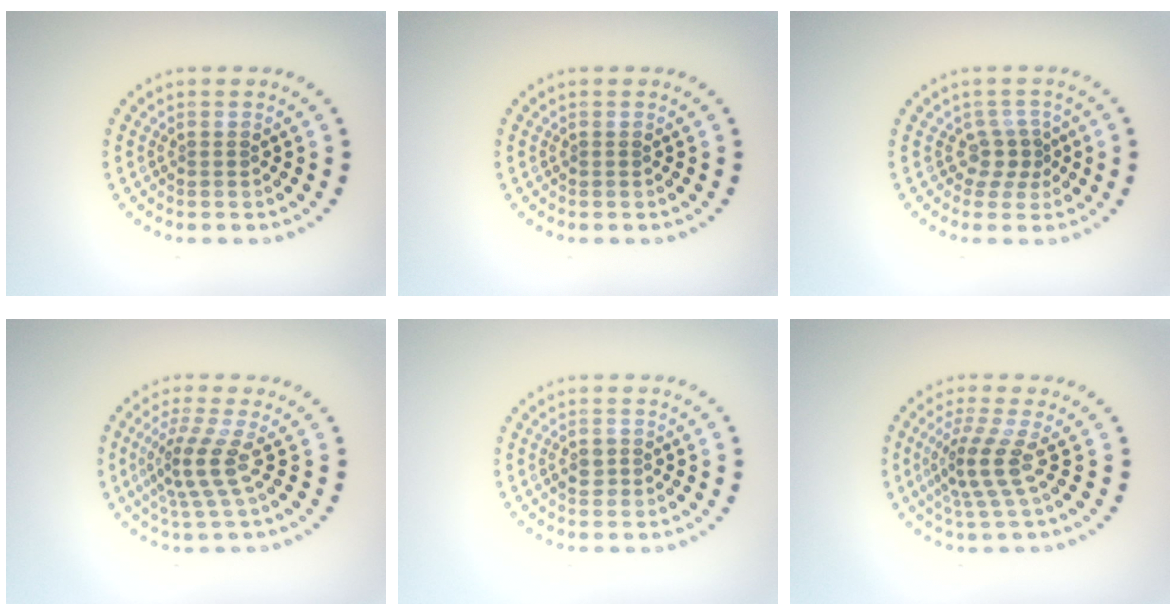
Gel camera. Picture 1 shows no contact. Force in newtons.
{"total": 0.0}
{"total": 2.2, "press": 1.5, "slide": 1.6}
{"total": 3.5, "press": 2.5, "slide": 2.5}
{"total": 1.4, "press": 1.3, "slide": 0.4}
{"total": 3.5, "press": 2.5, "slide": 2.5}